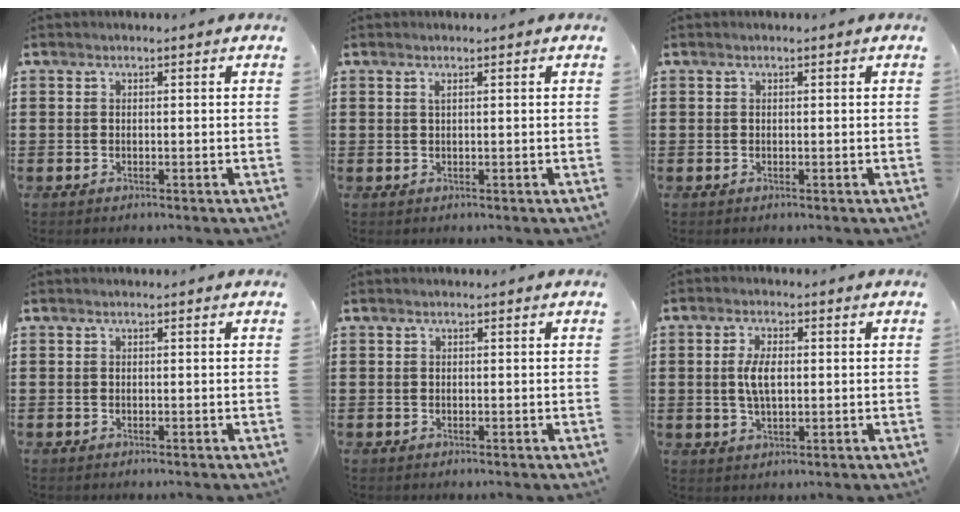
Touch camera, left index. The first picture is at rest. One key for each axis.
{"total": 0.8, "fx": 0.4, "fy": 0.1, "fz": 0.7, "tx": -0.014, "ty": 0.000, "tz": 0.008}
{"total": 0.0}
{"total": 0.0}
{"total": 0.0}
{"total": 4.7, "fx": 0.4, "fy": 2.0, "fz": 4.2, "tx": -0.093, "ty": 0.004, "tz": 0.002}